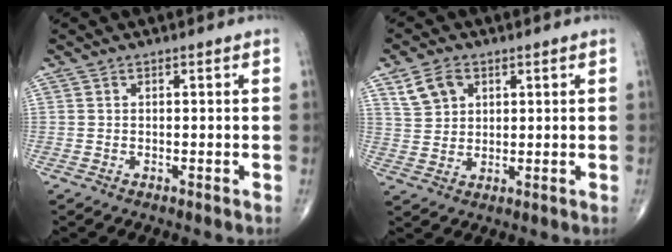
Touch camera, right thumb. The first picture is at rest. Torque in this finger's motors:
{"motor_torque": [-0.41, 0.64, 0.20, -0.05, 0.03]}